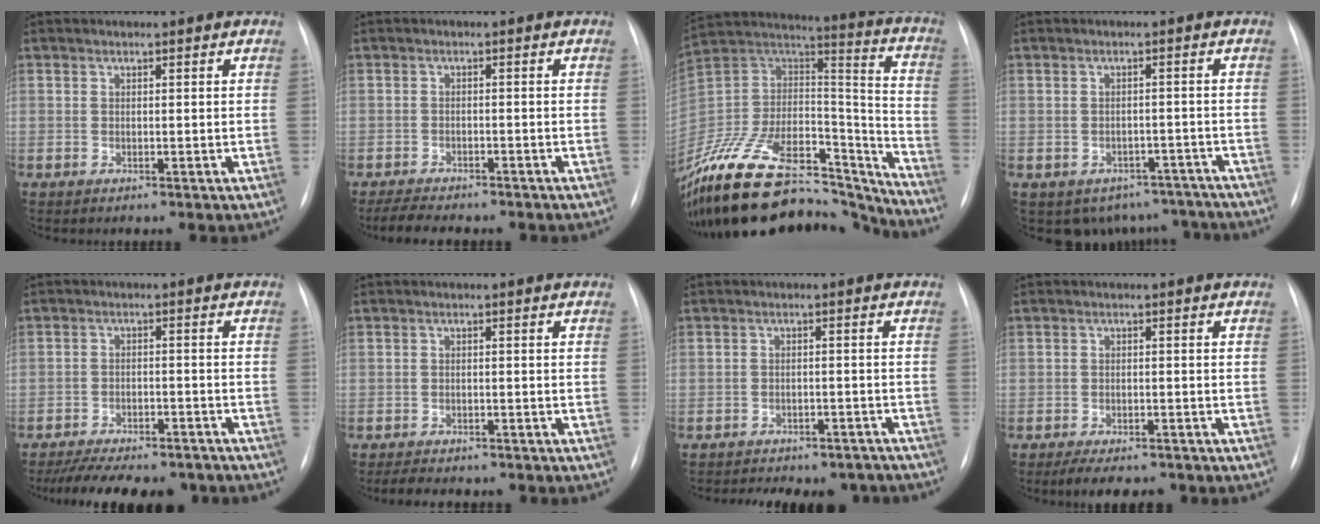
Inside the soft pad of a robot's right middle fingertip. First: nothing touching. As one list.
[{"total": 7.3, "force": [-6.3, 1.8, 3.2], "torque": [-0.052, -0.008, -0.086]}, {"total": 31.4, "force": [-25.7, 10.2, 14.9], "torque": [-0.273, 0.008, -0.412]}, {"total": 9.1, "force": [-7.4, 5.3, 0.8], "torque": [0.004, 0.025, -0.079]}, {"total": 15.2, "force": [-13.1, 4.7, 6.1], "torque": [-0.122, 0.000, -0.177]}, {"total": 6.4, "force": [-5.5, 2.0, 2.7], "torque": [-0.044, -0.005, -0.068]}, {"total": 13.8, "force": [-12.2, 5.3, 3.9], "torque": [-0.072, 0.010, -0.134]}, {"total": 6.9, "force": [-5.7, 2.4, 3.0], "torque": [-0.039, -0.005, -0.078]}]